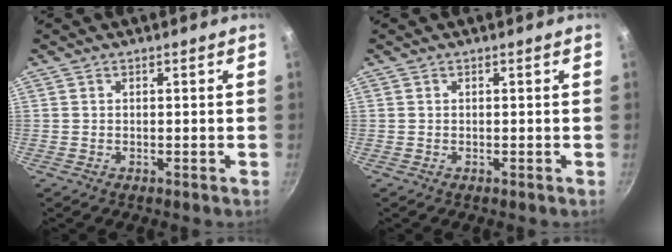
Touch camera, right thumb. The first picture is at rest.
{"total": 0.0}